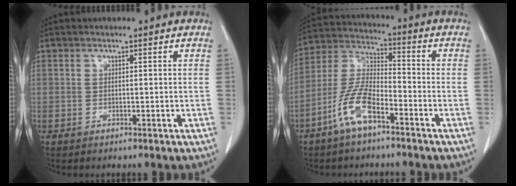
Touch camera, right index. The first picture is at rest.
{"total": 9.6, "force": [-5.4, 3.1, 7.2], "torque": [-0.164, 0.004, -0.107]}